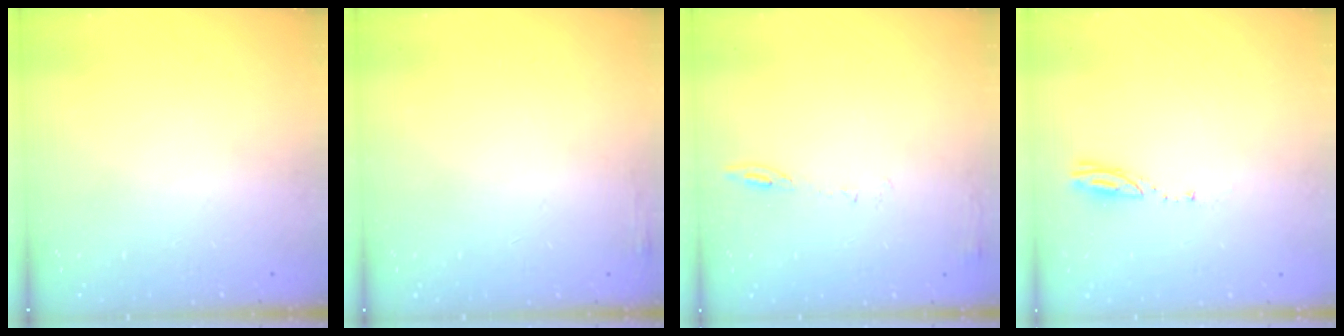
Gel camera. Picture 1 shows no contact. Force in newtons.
{"total": 3.5, "press": 3.1, "slide": 1.6}
{"total": 6.2, "press": 6.2, "slide": 0.9}
{"total": 3.0, "press": 3.0, "slide": 0.2}